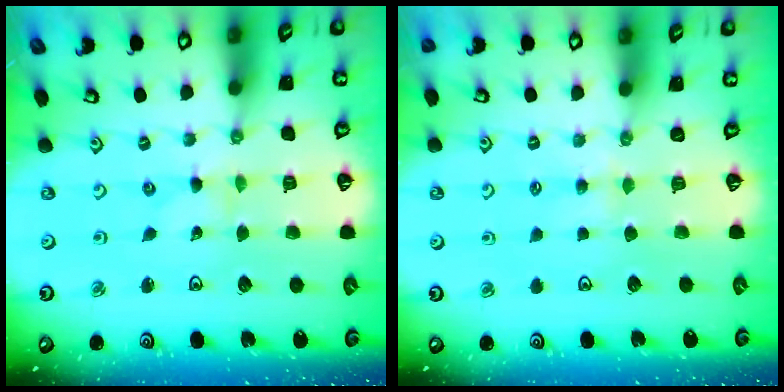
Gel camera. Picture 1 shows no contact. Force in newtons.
{"total": 3.1, "press": 3.0, "slide": 0.4}